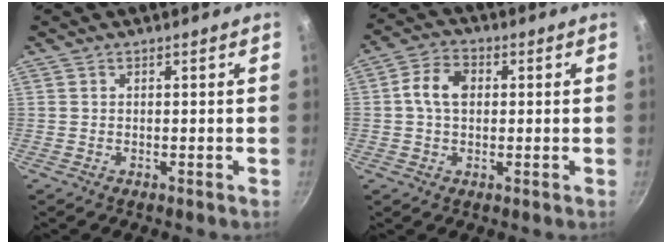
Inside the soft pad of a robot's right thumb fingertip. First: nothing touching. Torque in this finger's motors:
{"motor_torque": [0.26, 0.25, 0.02, 0.08, 0.19]}